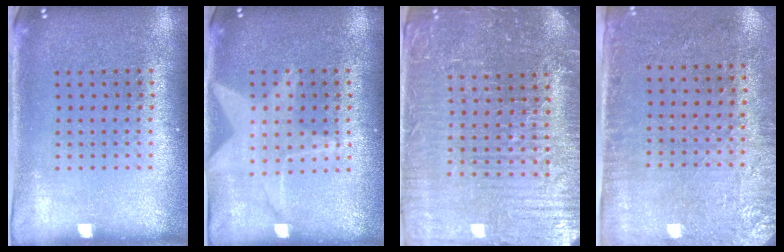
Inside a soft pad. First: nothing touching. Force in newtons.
{"total": 1.4, "press": 1.4, "slide": 0.1}
{"total": 5.2, "press": 4.9, "slide": 1.7}
{"total": 2.8, "press": 2.3, "slide": 1.6}